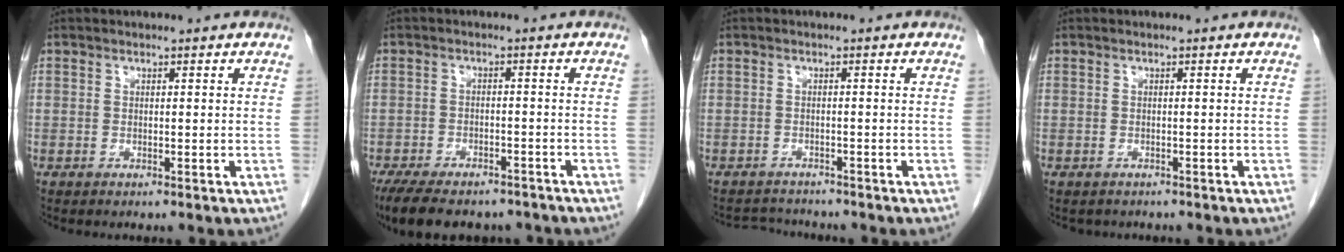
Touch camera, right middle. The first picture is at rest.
{"total": 14.0, "force": [-11.3, 5.3, 6.2], "torque": [-0.128, -0.006, -0.159]}
{"total": 3.5, "force": [-3.4, 0.8, -0.3], "torque": [0.003, -0.009, -0.055]}
{"total": 1.6, "force": [-1.3, 0.9, 0.1], "torque": [-0.009, 0.000, -0.016]}